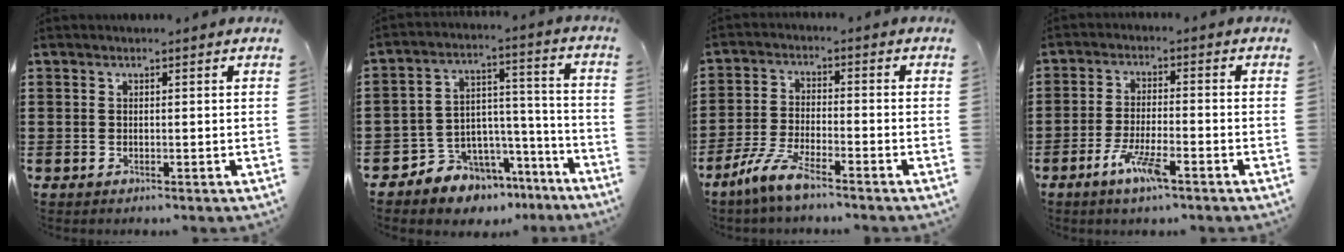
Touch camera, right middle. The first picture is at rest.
{"total": 7.0, "force": [-6.1, 3.5, 0.0], "torque": [-0.010, 0.018, -0.116]}
{"total": 6.0, "force": [-4.4, 0.7, 3.9], "torque": [-0.105, -0.015, -0.091]}
{"total": 5.8, "force": [-3.4, 1.0, 4.6], "torque": [-0.099, -0.007, -0.064]}